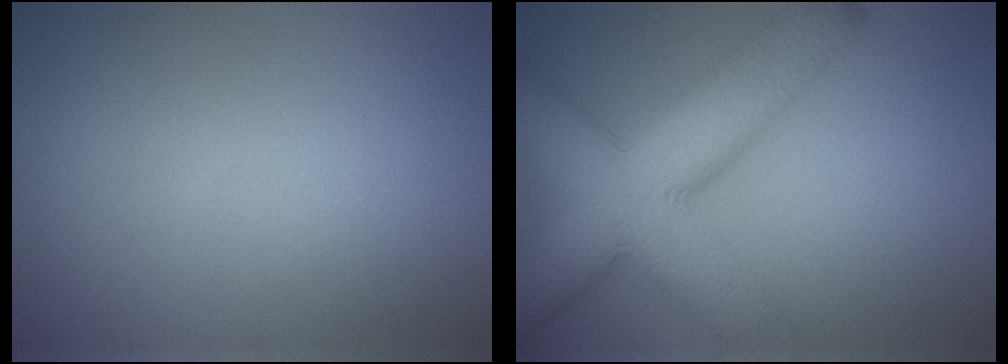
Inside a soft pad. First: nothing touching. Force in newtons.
{"total": 11.3, "press": 11.3, "slide": 0.5}